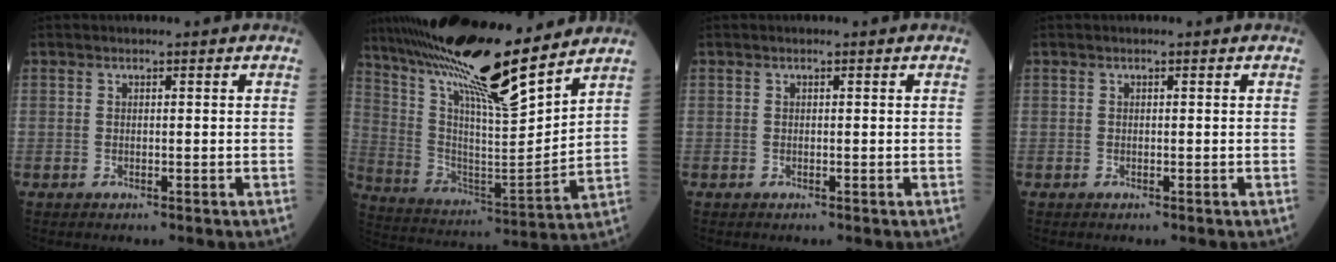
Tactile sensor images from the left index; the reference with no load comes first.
{"total": 20.2, "force": [16.3, 1.4, 11.9], "torque": [-0.211, -0.002, 0.292]}
{"total": 0.0}
{"total": 0.0}